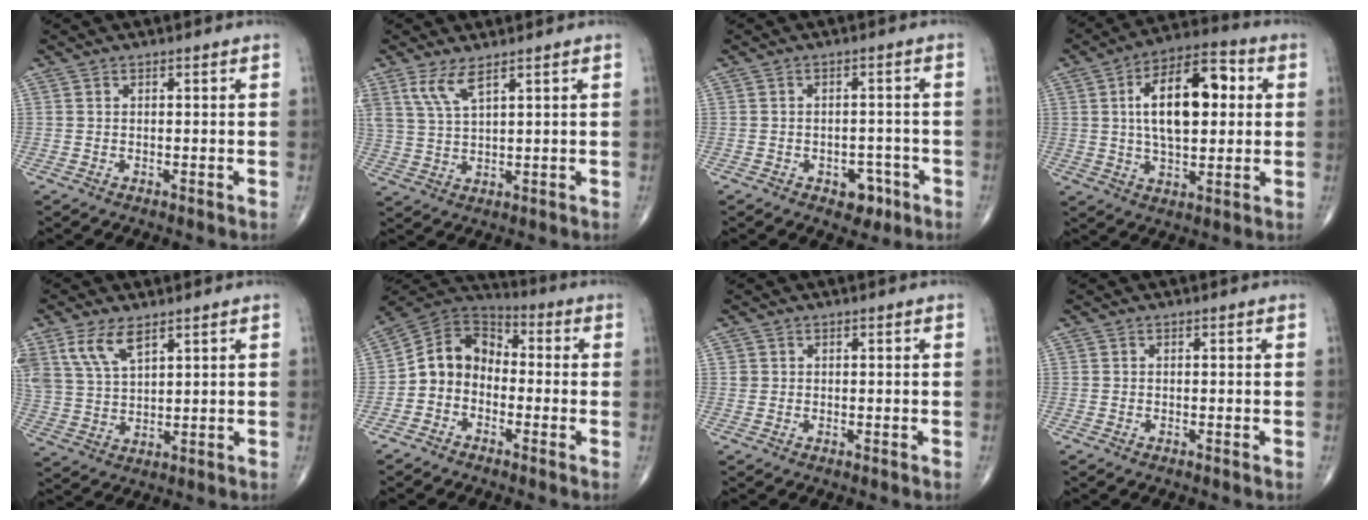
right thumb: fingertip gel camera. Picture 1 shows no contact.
{"total": 5.3, "force": [3.4, 1.3, 3.9], "torque": [-0.090, -0.015, 0.078]}
{"total": 4.6, "force": [-2.3, 3.0, 2.6], "torque": [-0.011, 0.018, -0.028]}
{"total": 16.7, "force": [2.8, 8.3, 14.2], "torque": [-0.212, 0.016, 0.041]}
{"total": 8.0, "force": [4.9, 3.6, 5.3], "torque": [-0.108, -0.011, 0.107]}
{"total": 9.5, "force": [-2.2, 7.8, 5.1], "torque": [-0.069, 0.054, -0.060]}
{"total": 0.7, "force": [0.1, 0.7, 0.1], "torque": [0.006, 0.003, 0.003]}
{"total": 0.0}